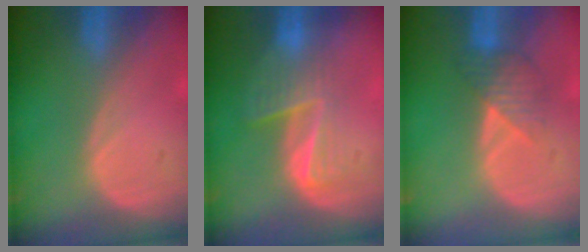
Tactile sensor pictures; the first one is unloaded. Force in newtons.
{"total": 6.7, "press": 5.5, "slide": 3.8}
{"total": 4.1, "press": 3.8, "slide": 1.4}